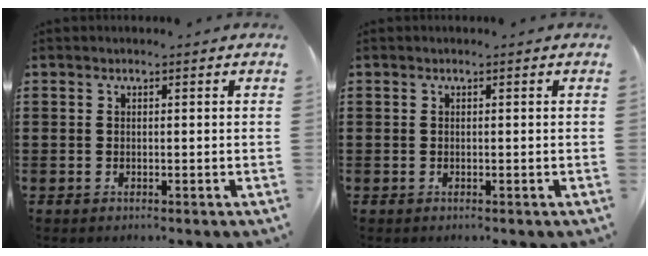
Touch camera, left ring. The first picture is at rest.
{"total": 0.0}